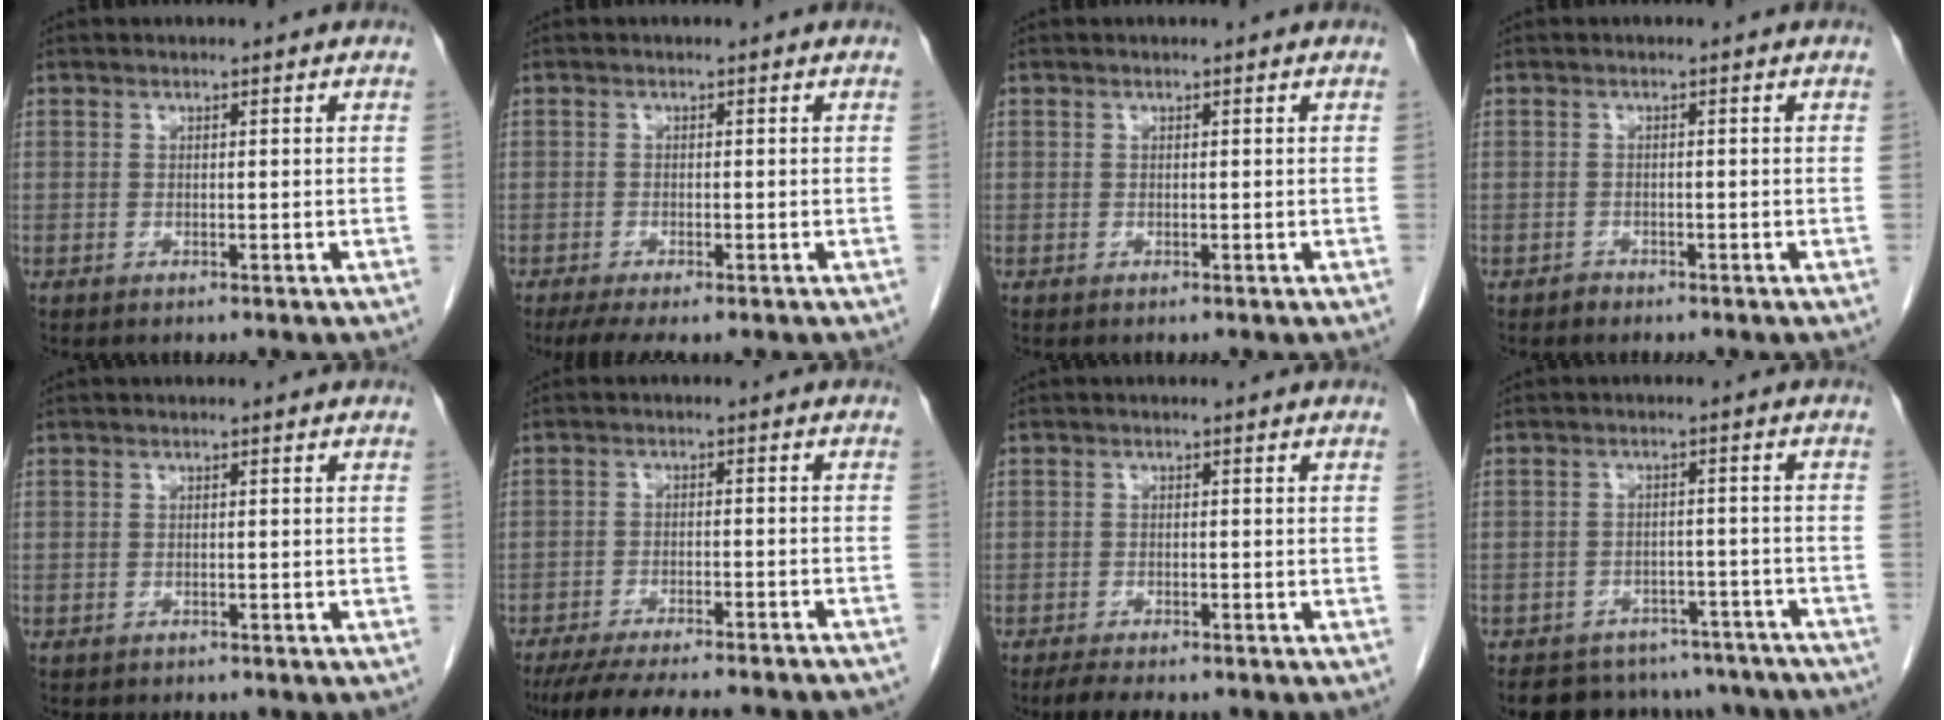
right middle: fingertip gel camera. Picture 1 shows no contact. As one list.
[{"total": 5.1, "force": [-3.7, 1.0, 3.3], "torque": [-0.053, -0.013, -0.057]}, {"total": 0.0}, {"total": 0.7, "force": [-0.6, 0.4, -0.1], "torque": [0.001, 0.002, -0.012]}, {"total": 0.8, "force": [-0.6, 0.5, 0.2], "torque": [-0.014, 0.001, -0.007]}, {"total": 21.4, "force": [-19.1, 2.9, 9.3], "torque": [-0.135, -0.027, -0.249]}, {"total": 3.6, "force": [-2.9, 0.9, 1.8], "torque": [-0.035, -0.009, -0.044]}, {"total": 16.5, "force": [-14.5, 6.9, 3.7], "torque": [-0.061, 0.012, -0.166]}]